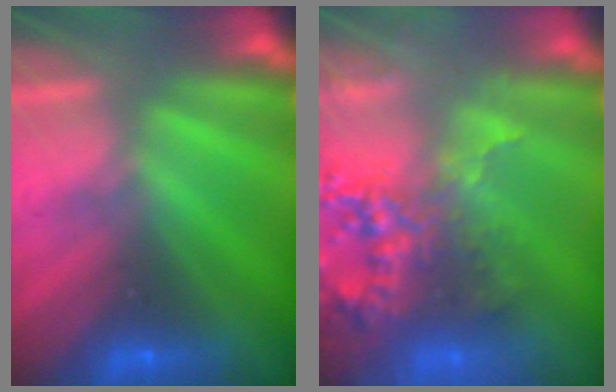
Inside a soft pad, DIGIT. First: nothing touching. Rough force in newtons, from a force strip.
{"total": 8.2}